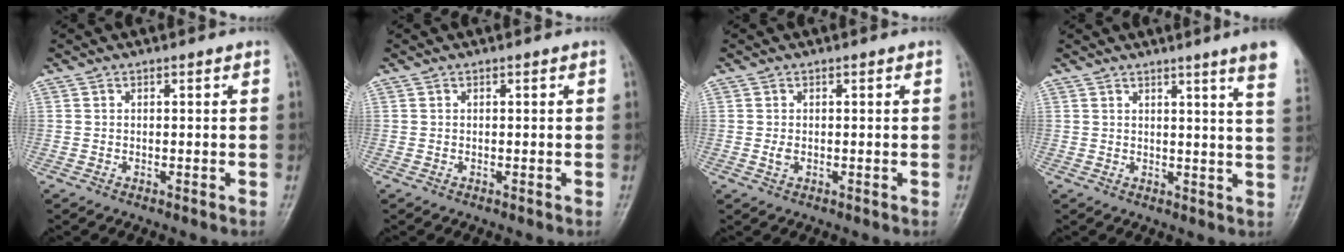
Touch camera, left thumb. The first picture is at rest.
{"total": 0.0}
{"total": 1.2, "force": [0.1, 0.7, 1.0], "torque": [-0.017, -0.002, 0.004]}
{"total": 8.9, "force": [6.0, -0.5, 6.6], "torque": [-0.074, -0.025, 0.056]}